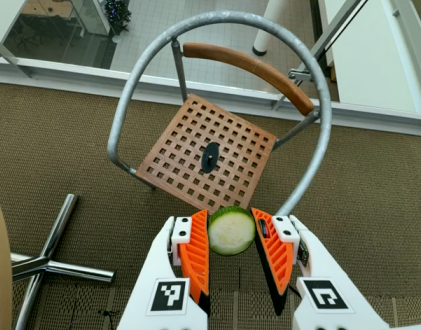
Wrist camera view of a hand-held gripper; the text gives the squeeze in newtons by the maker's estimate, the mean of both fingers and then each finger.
{"total": 9.1, "left": 9.4, "right": 8.9}